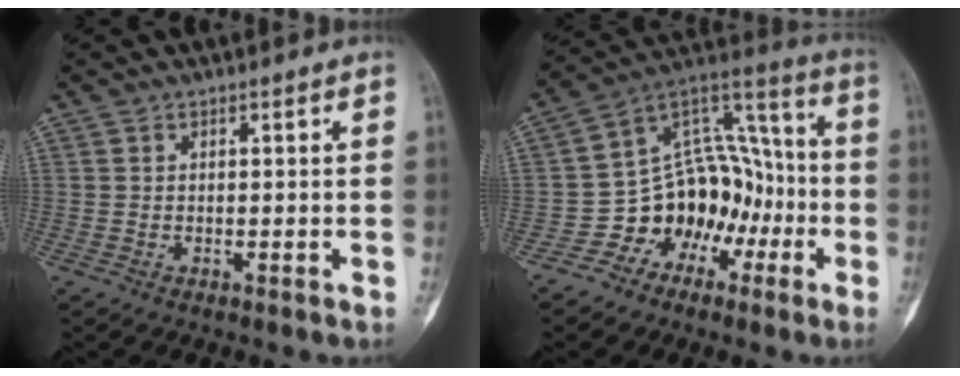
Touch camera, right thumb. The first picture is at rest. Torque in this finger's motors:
{"motor_torque": [0.22, 0.15, 0.41, -0.41, 0.08]}